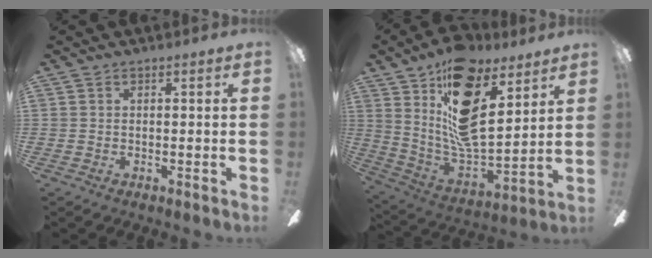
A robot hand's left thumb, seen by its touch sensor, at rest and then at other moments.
{"total": 21.8, "force": [12.0, 10.6, 14.7], "torque": [-0.264, -0.077, 0.213]}